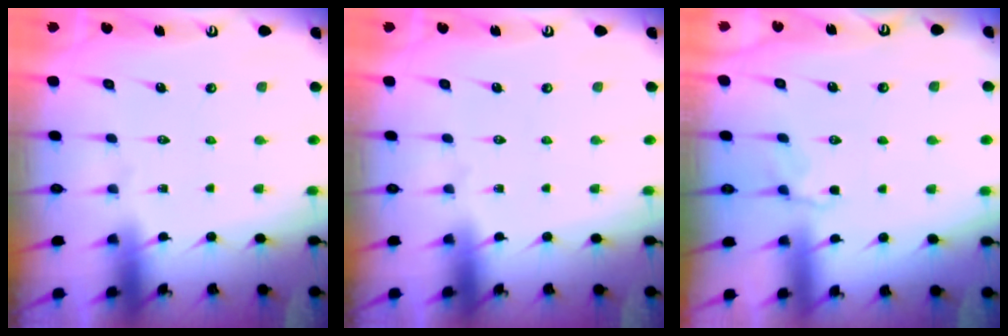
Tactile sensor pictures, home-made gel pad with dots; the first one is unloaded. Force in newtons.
{"total": 0.0}
{"total": 3.0, "press": 2.5, "slide": 1.6}